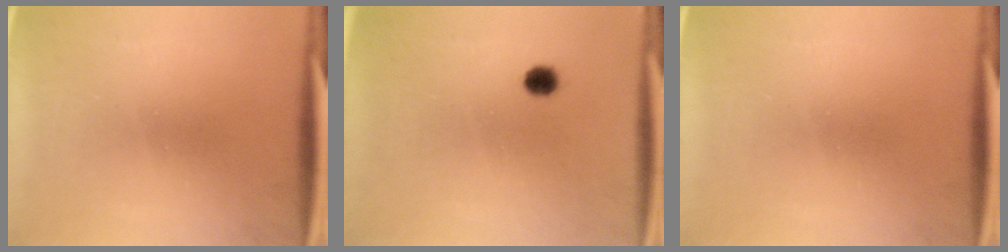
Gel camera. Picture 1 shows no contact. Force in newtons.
{"total": 1.9}
{"total": 0.0}